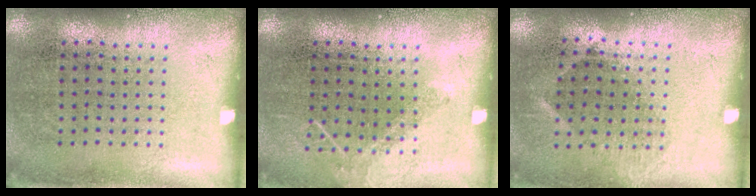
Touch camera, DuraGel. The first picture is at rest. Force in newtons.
{"total": 1.0, "press": 0.9, "slide": 0.2}
{"total": 0.9, "press": 0.7, "slide": 0.6}